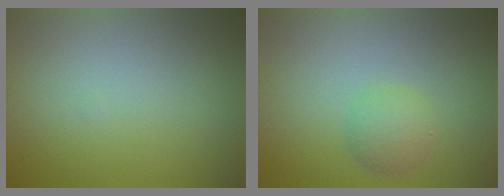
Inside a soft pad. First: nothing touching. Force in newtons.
{"total": 2.1, "press": 2.1, "slide": 0.0}